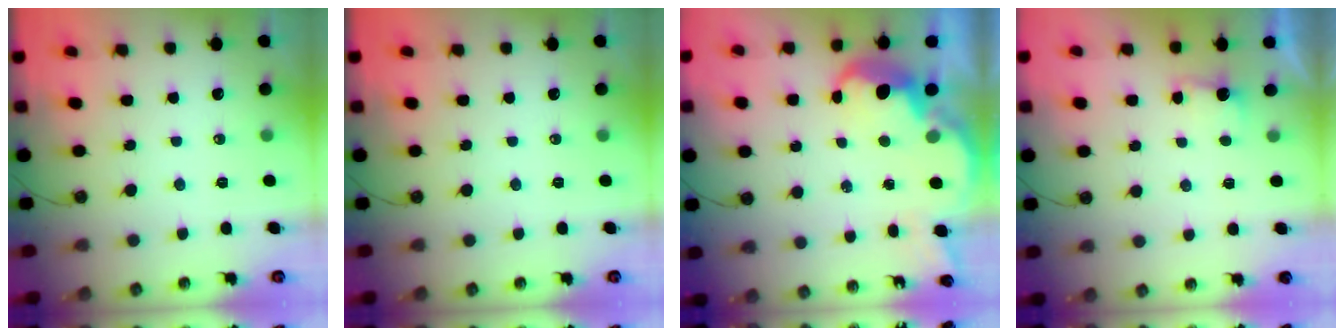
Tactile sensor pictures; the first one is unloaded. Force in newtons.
{"total": 0.0}
{"total": 6.9, "press": 6.9, "slide": 0.6}
{"total": 2.2, "press": 1.9, "slide": 1.0}